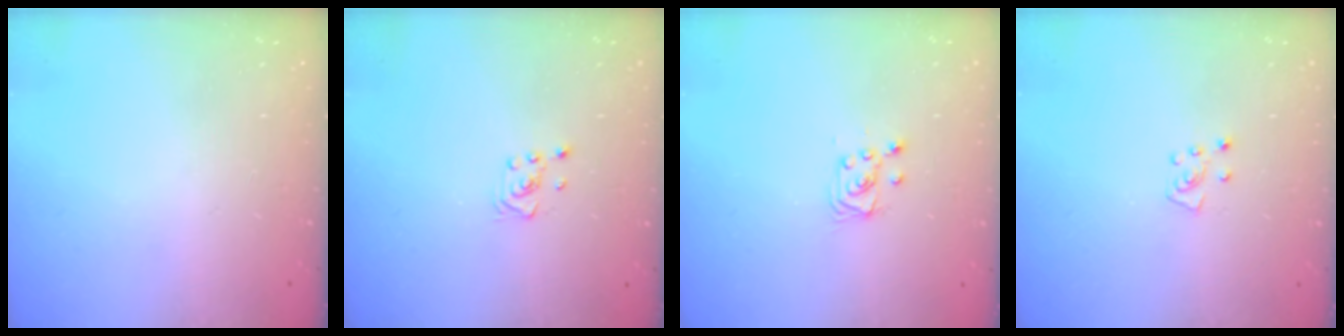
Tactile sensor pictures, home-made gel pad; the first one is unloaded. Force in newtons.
{"total": 2.6, "press": 2.4, "slide": 1.0}
{"total": 3.5, "press": 3.5, "slide": 0.4}
{"total": 5.4, "press": 5.4, "slide": 0.6}